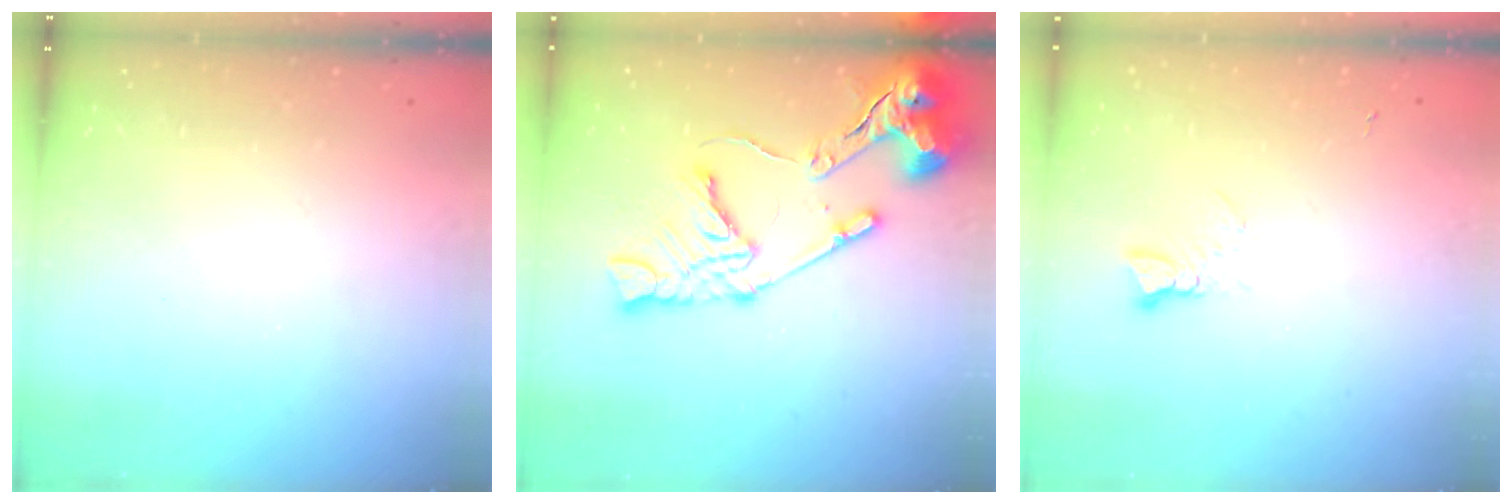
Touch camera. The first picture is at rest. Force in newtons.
{"total": 16.7, "press": 16.6, "slide": 1.9}
{"total": 2.5, "press": 2.5, "slide": 0.3}